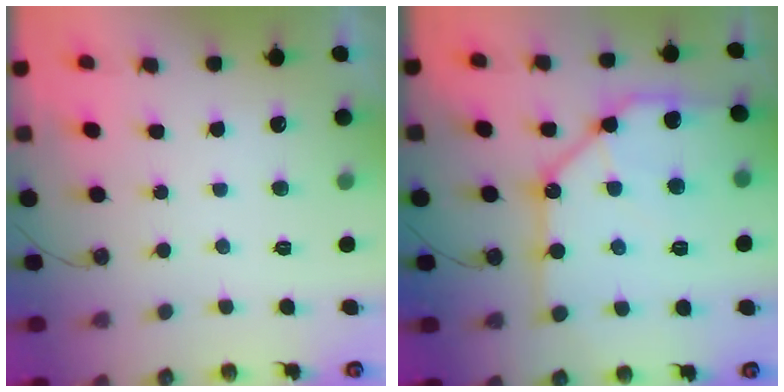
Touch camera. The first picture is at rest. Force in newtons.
{"total": 15.7, "press": 15.6, "slide": 1.2}